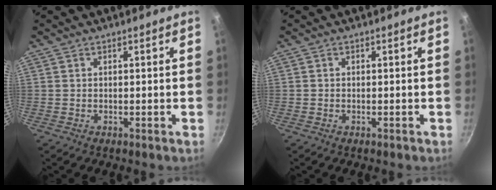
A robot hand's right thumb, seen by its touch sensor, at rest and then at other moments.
{"total": 0.0}